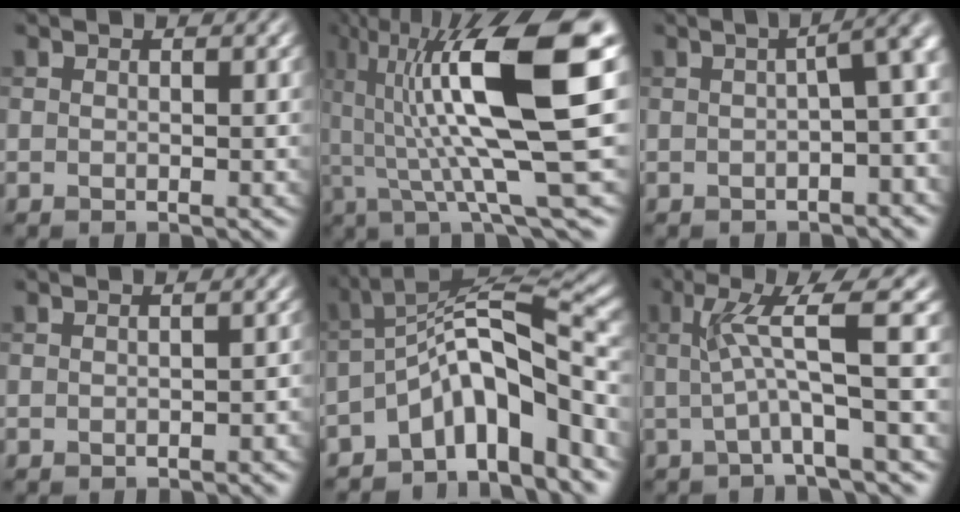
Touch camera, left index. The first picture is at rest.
{"total": 14.1, "force": [3.0, 2.8, 13.5], "torque": [-0.225, 0.009, 0.053]}
{"total": 6.1, "force": [-0.1, 2.1, 5.7], "torque": [-0.041, 0.014, 0.000]}
{"total": 1.1, "force": [-0.5, 0.5, 0.8], "torque": [-0.013, 0.000, -0.004]}
{"total": 9.3, "force": [-4.9, 2.9, 7.3], "torque": [-0.094, 0.021, -0.096]}
{"total": 5.4, "force": [0.5, 0.6, 5.3], "torque": [-0.098, 0.006, 0.009]}